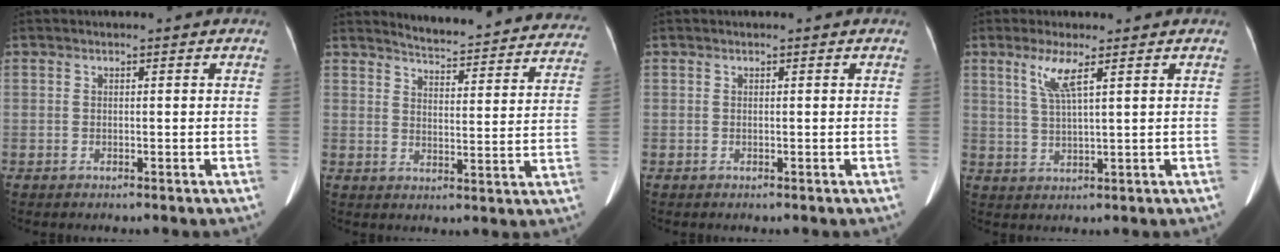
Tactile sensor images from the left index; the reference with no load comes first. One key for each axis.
{"total": 22.5, "fx": 21.5, "fy": 3.2, "fz": 6.0, "tx": -0.070, "ty": -0.068, "tz": 0.246}
{"total": 0.0}
{"total": 4.4, "fx": 2.2, "fy": -0.1, "fz": 3.7, "tx": -0.083, "ty": -0.001, "tz": 0.049}